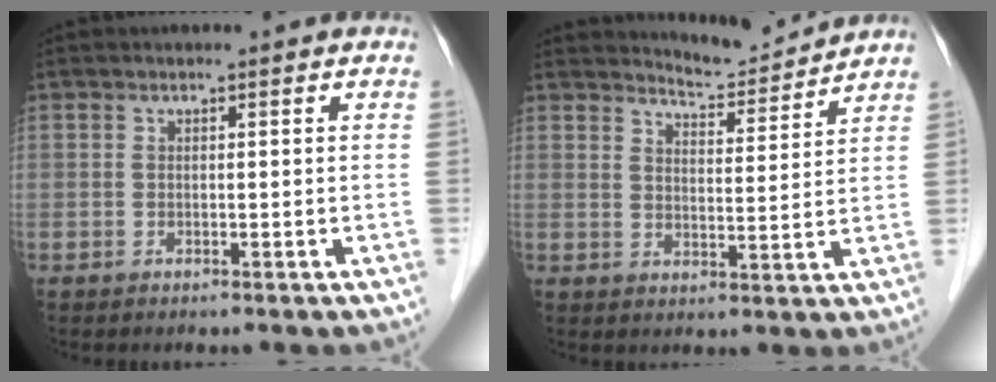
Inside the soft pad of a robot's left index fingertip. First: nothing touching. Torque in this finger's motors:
{"motor_torque": [0.15, -0.33, 0.05, 0.00]}